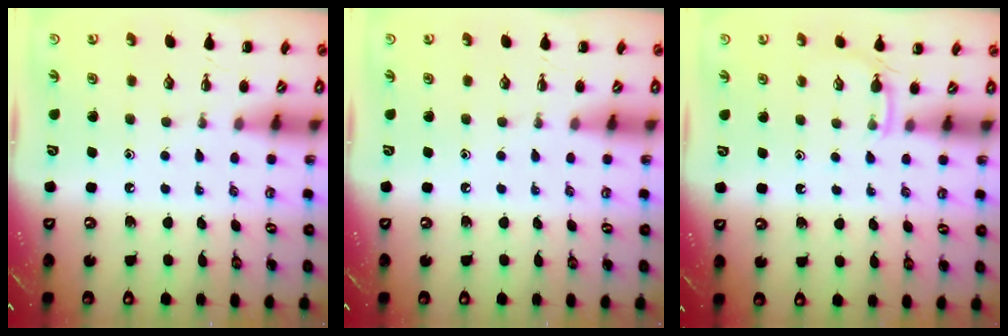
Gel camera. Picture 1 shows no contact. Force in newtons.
{"total": 0.0}
{"total": 3.3, "press": 3.1, "slide": 1.1}